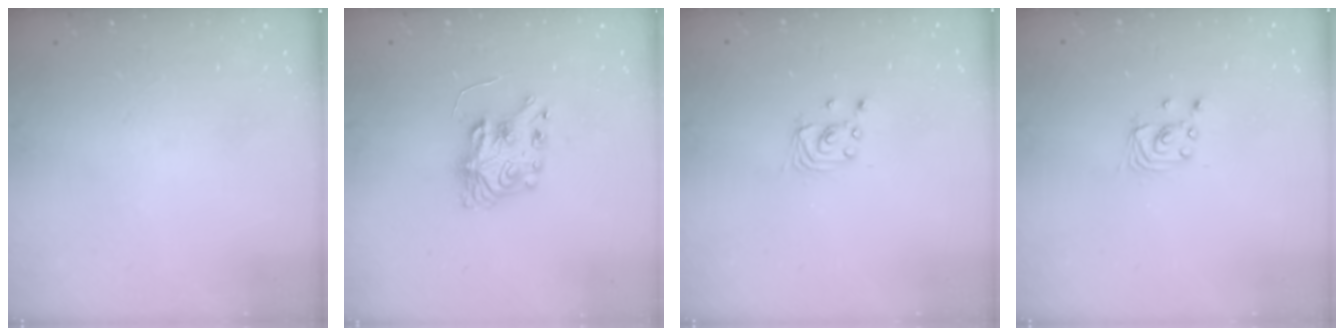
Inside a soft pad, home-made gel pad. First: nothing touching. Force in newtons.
{"total": 7.9, "press": 7.9, "slide": 0.2}
{"total": 2.4, "press": 2.4, "slide": 0.2}
{"total": 2.4, "press": 2.4, "slide": 0.2}